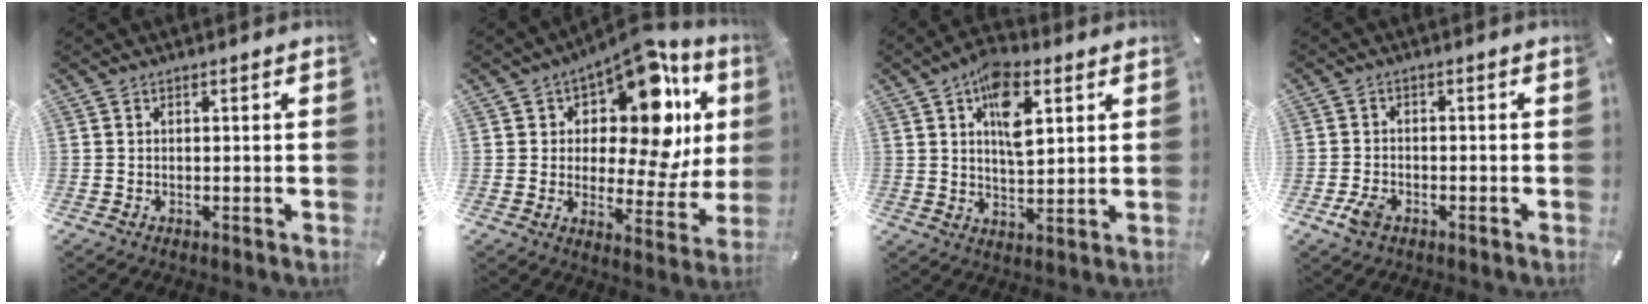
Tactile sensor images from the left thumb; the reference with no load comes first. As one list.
[{"total": 18.3, "force": [10.1, 8.5, 12.6], "torque": [-0.175, -0.086, 0.166]}, {"total": 10.9, "force": [4.6, 5.6, 8.1], "torque": [-0.118, -0.010, 0.076]}, {"total": 4.0, "force": [-2.0, 2.7, 2.3], "torque": [-0.056, 0.003, -0.041]}]